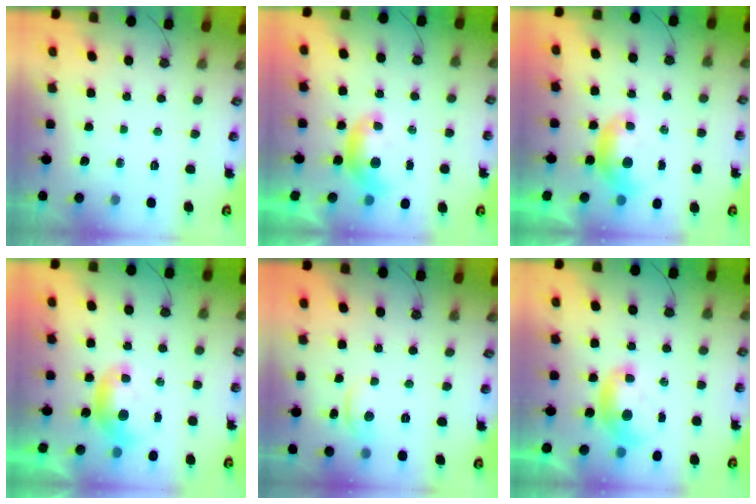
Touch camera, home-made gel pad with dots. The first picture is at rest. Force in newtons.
{"total": 0.0}
{"total": 0.0}
{"total": 0.0}
{"total": 0.0}
{"total": 1.2, "press": 1.2, "slide": 0.0}